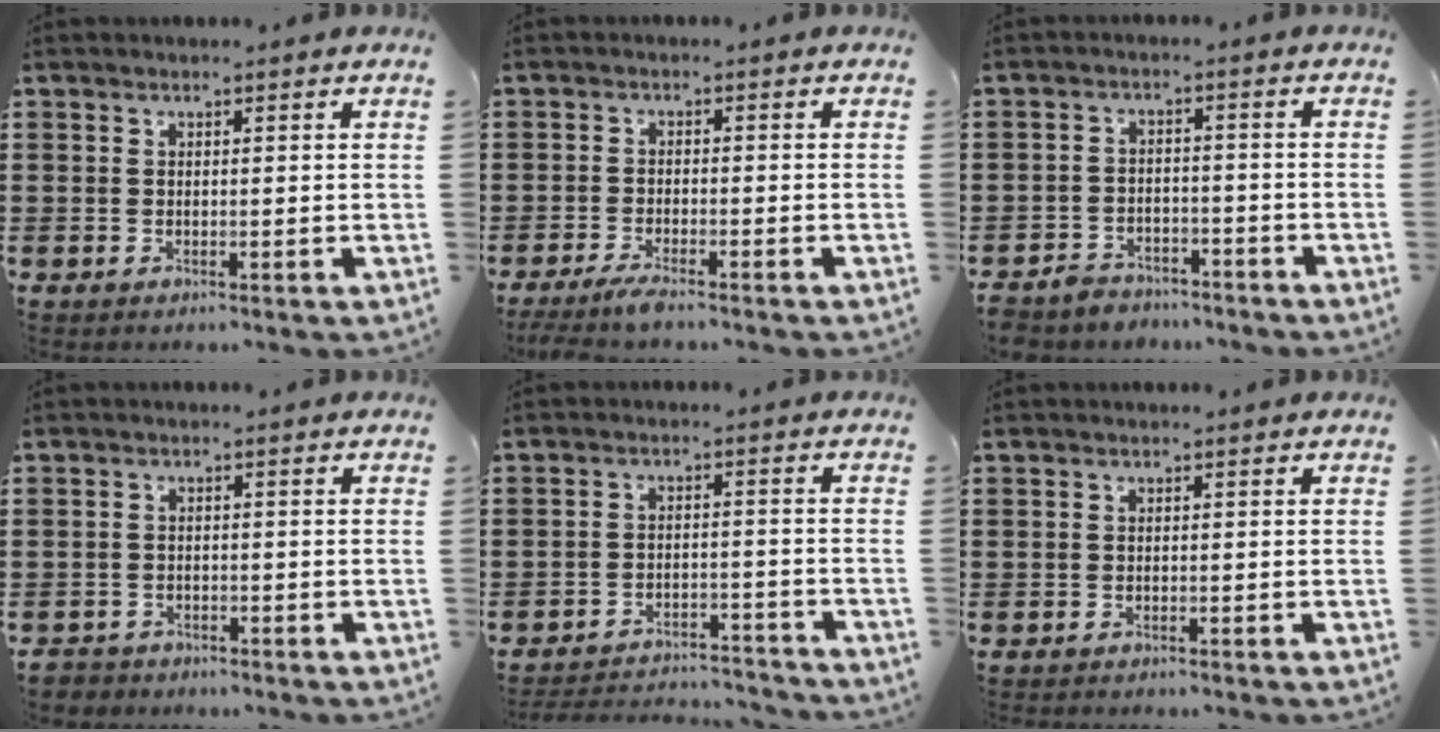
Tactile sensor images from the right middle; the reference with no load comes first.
{"total": 2.4, "force": [-2.0, 0.0, 1.4], "torque": [-0.039, -0.006, -0.042]}
{"total": 3.6, "force": [-3.5, 0.9, 0.1], "torque": [-0.015, 0.002, -0.074]}
{"total": 1.8, "force": [-1.7, 0.5, -0.2], "torque": [-0.003, 0.002, -0.041]}
{"total": 3.8, "force": [-3.7, 0.4, 0.4], "torque": [-0.017, 0.003, -0.083]}
{"total": 0.6, "force": [-0.6, 0.0, 0.0], "torque": [-0.001, 0.001, -0.013]}